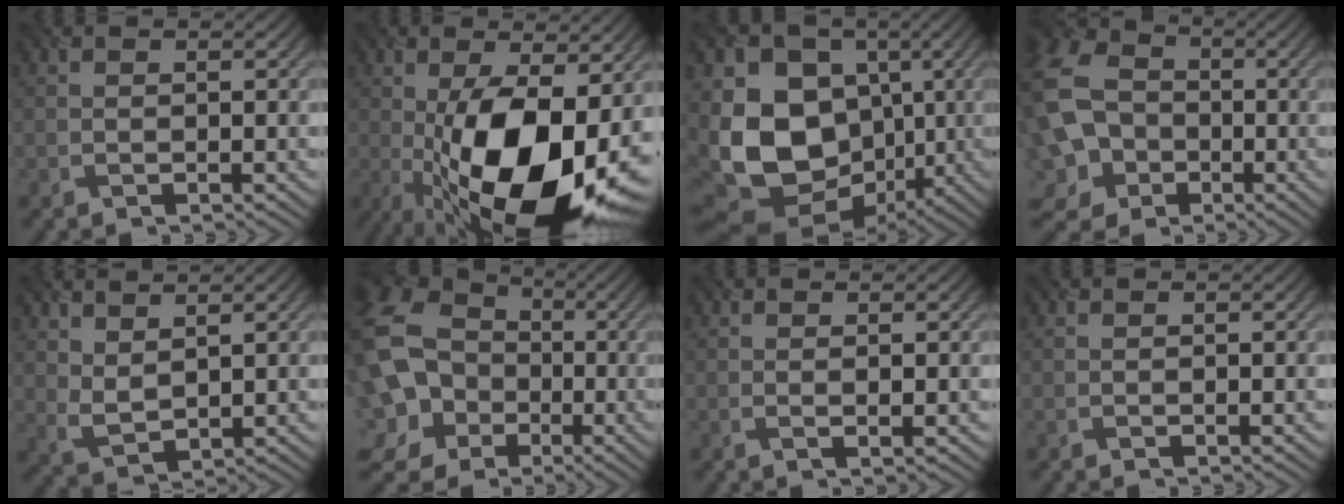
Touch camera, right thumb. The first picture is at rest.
{"total": 18.7, "force": [-3.4, 8.4, 16.3], "torque": [-0.282, -0.025, -0.044]}
{"total": 15.0, "force": [-1.2, 11.9, 9.0], "torque": [-0.197, -0.020, -0.018]}
{"total": 16.1, "force": [-2.9, 13.3, 8.5], "torque": [-0.250, -0.023, -0.077]}
{"total": 3.7, "force": [2.6, 1.6, 2.1], "torque": [-0.056, -0.004, 0.058]}
{"total": 20.5, "force": [-1.6, 17.8, 10.1], "torque": [-0.280, -0.027, -0.061]}
{"total": 1.1, "force": [0.3, 0.1, 1.0], "torque": [-0.022, 0.000, 0.004]}
{"total": 0.0}